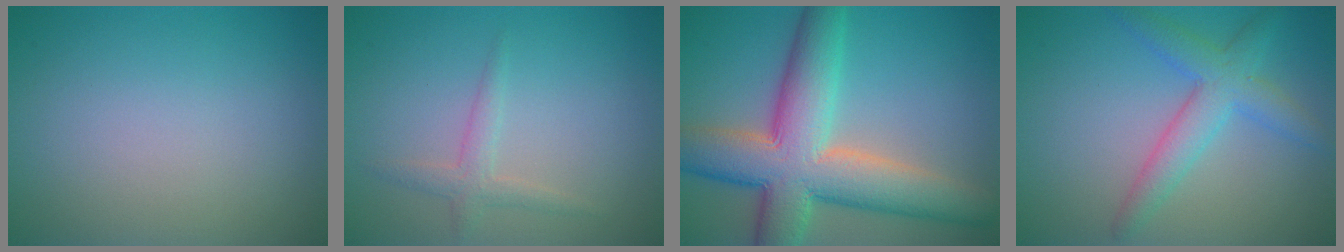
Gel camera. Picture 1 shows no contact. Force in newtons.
{"total": 1.8, "press": 1.8, "slide": 0.0}
{"total": 11.1, "press": 11.1, "slide": 0.5}
{"total": 4.0, "press": 4.0, "slide": 0.0}